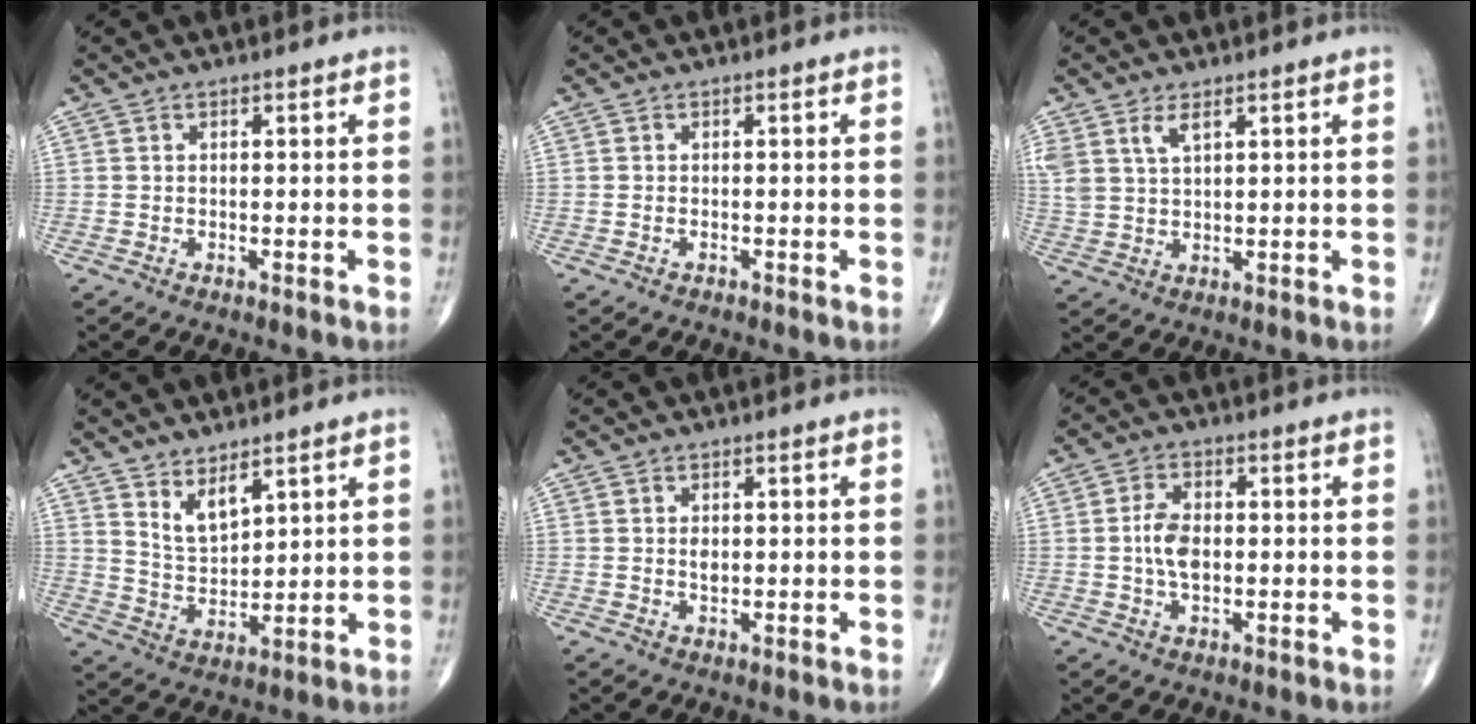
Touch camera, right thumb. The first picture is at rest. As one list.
[{"total": 0.0}, {"total": 5.0, "force": [2.9, 2.2, 3.4], "torque": [-0.071, -0.008, 0.064]}, {"total": 5.9, "force": [4.0, 2.4, 3.5], "torque": [-0.054, -0.044, 0.085]}, {"total": 1.7, "force": [0.2, 1.1, 1.3], "torque": [-0.019, -0.002, 0.005]}, {"total": 5.6, "force": [-0.2, 3.2, 4.5], "torque": [-0.086, 0.006, -0.007]}]